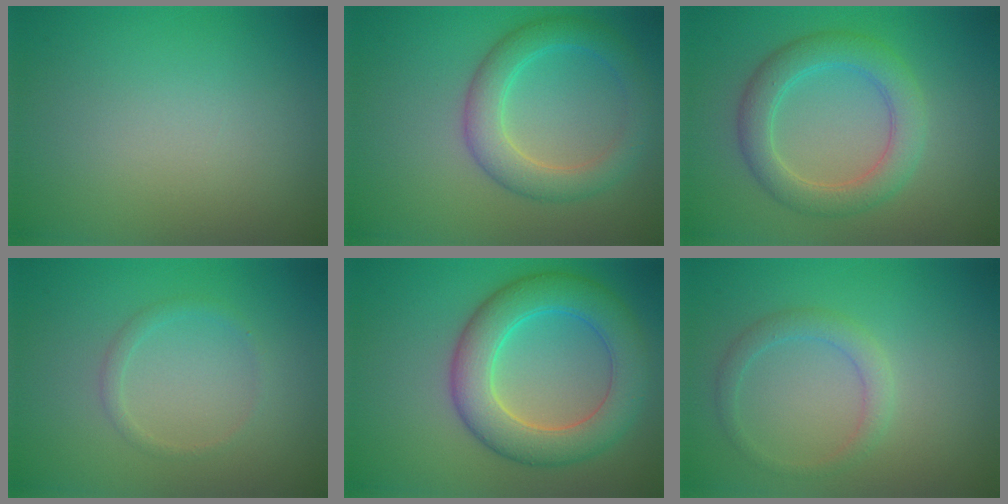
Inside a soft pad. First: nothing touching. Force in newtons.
{"total": 4.2, "press": 4.2, "slide": 0.2}
{"total": 4.4, "press": 4.4, "slide": 0.1}
{"total": 1.1, "press": 1.1, "slide": 0.0}
{"total": 7.1, "press": 7.1, "slide": 0.1}
{"total": 1.8, "press": 1.8, "slide": 0.0}